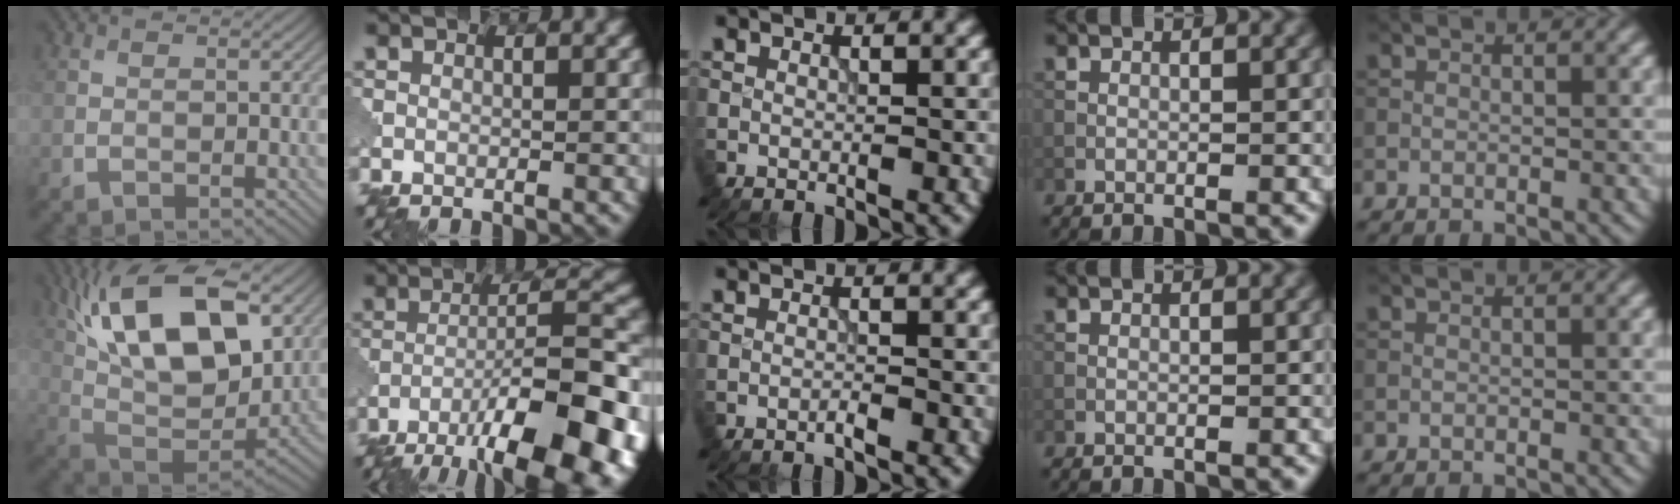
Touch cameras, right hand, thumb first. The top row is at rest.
{"thumb": {"total": 17.8, "force": [7.8, 8.3, 13.6], "torque": [-0.256, 0.020, 0.129]}, "index": {"total": 15.1, "force": [-8.9, 4.3, 11.4], "torque": [-0.177, 0.007, -0.130]}, "middle": {"total": 0.7, "force": [-0.5, 0.0, 0.5], "torque": [-0.009, 0.003, -0.012]}}